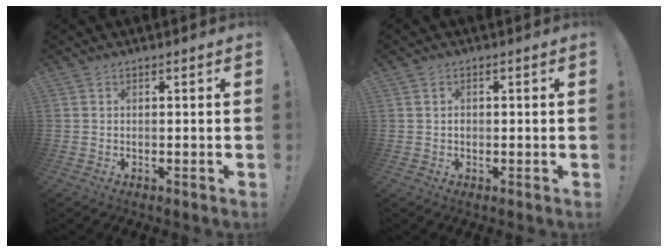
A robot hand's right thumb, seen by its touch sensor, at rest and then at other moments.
{"total": 1.1, "force": [-0.2, 1.0, 0.4], "torque": [-0.017, 0.008, -0.001]}